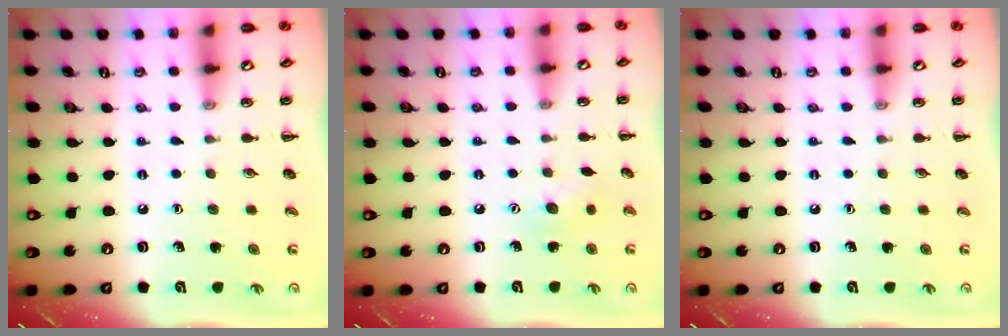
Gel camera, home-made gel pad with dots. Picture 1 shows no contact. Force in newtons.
{"total": 5.2, "press": 5.1, "slide": 1.1}
{"total": 0.0}